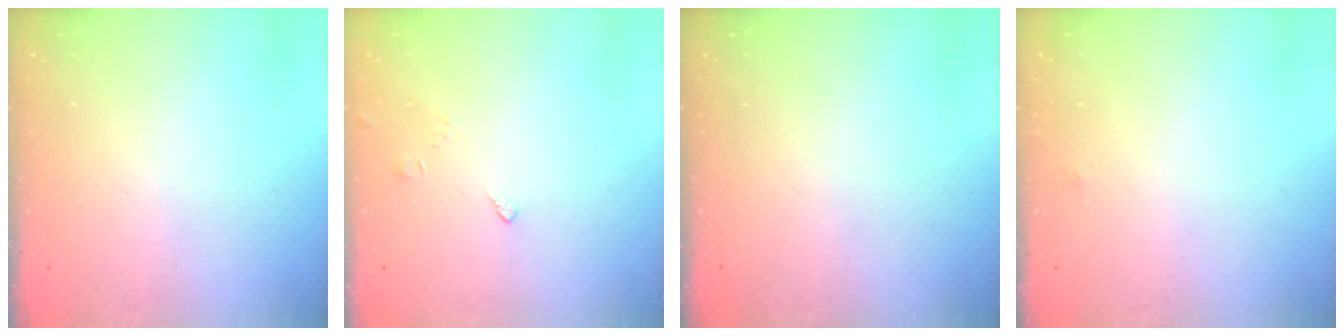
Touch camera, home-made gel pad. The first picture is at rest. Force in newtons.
{"total": 2.5, "press": 2.4, "slide": 0.6}
{"total": 0.0}
{"total": 1.9, "press": 1.8, "slide": 0.4}